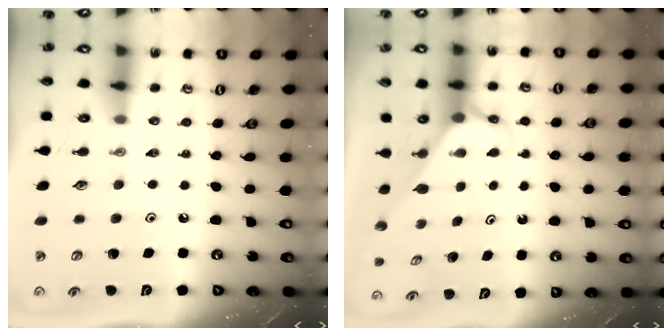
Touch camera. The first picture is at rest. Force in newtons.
{"total": 2.7, "press": 2.7, "slide": 0.2}